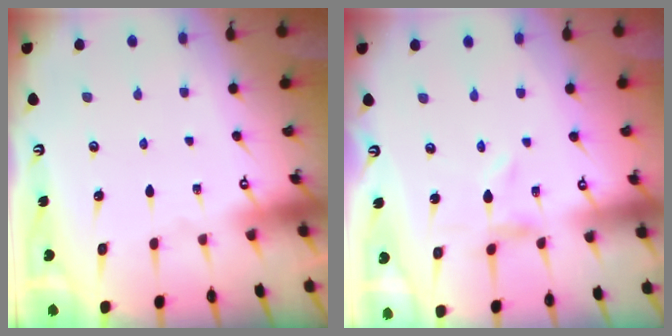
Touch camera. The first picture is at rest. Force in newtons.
{"total": 0.0}